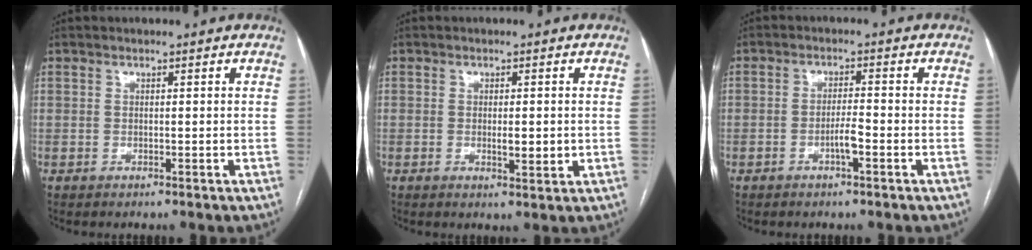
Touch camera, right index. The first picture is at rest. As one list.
[{"total": 2.9, "force": [-0.2, 0.9, 2.8], "torque": [-0.044, -0.004, -0.001]}, {"total": 2.8, "force": [-1.2, 0.3, 2.4], "torque": [-0.044, 0.002, -0.022]}]